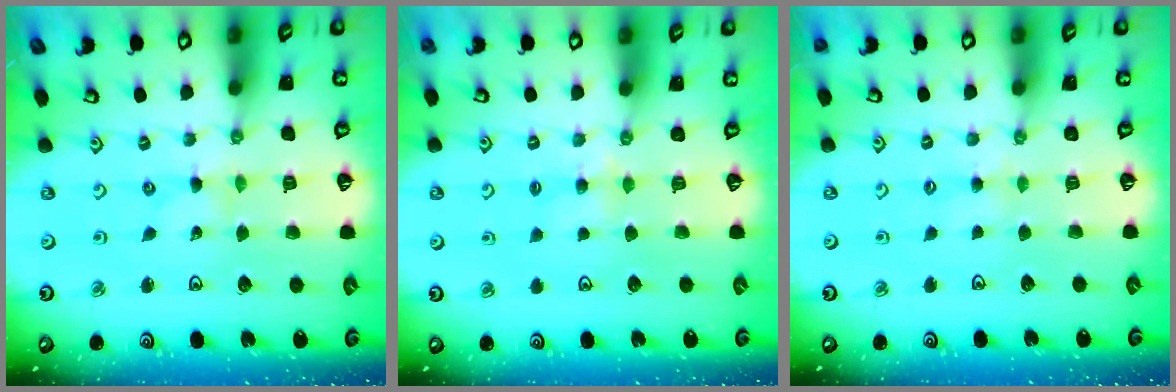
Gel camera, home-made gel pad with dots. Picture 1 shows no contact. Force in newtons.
{"total": 3.7, "press": 3.7, "slide": 0.6}
{"total": 2.6, "press": 2.6, "slide": 0.4}